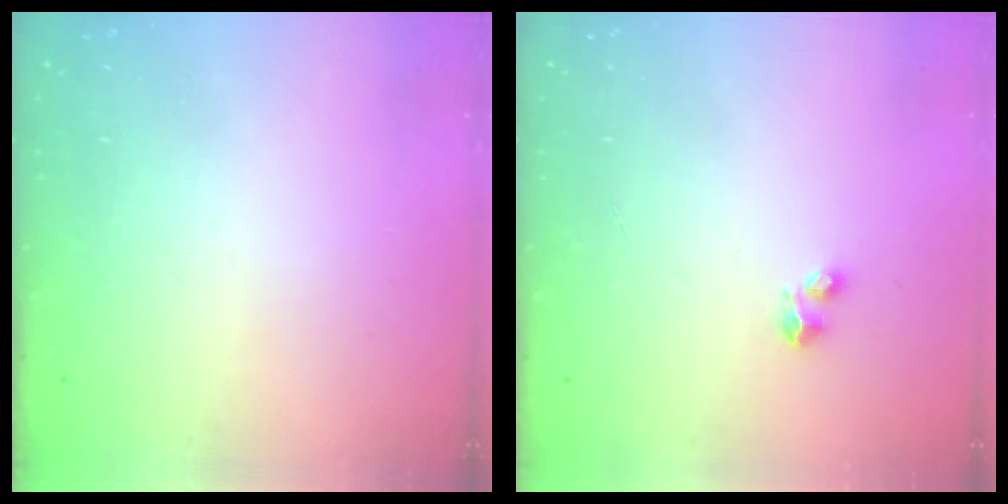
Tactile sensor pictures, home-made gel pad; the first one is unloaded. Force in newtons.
{"total": 3.5, "press": 3.4, "slide": 0.5}